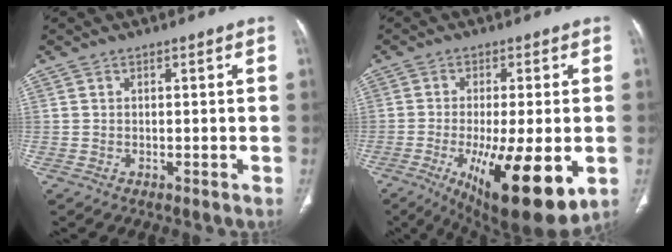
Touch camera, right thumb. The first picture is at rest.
{"total": 18.4, "force": [-5.6, 5.3, 16.7], "torque": [-0.241, -0.027, -0.068]}